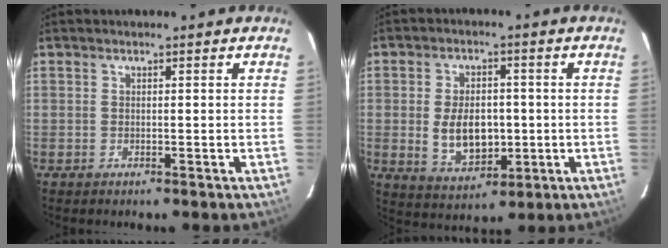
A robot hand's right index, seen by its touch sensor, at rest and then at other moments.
{"total": 9.5, "force": [-0.8, 5.9, 7.4], "torque": [-0.146, -0.004, 0.000]}